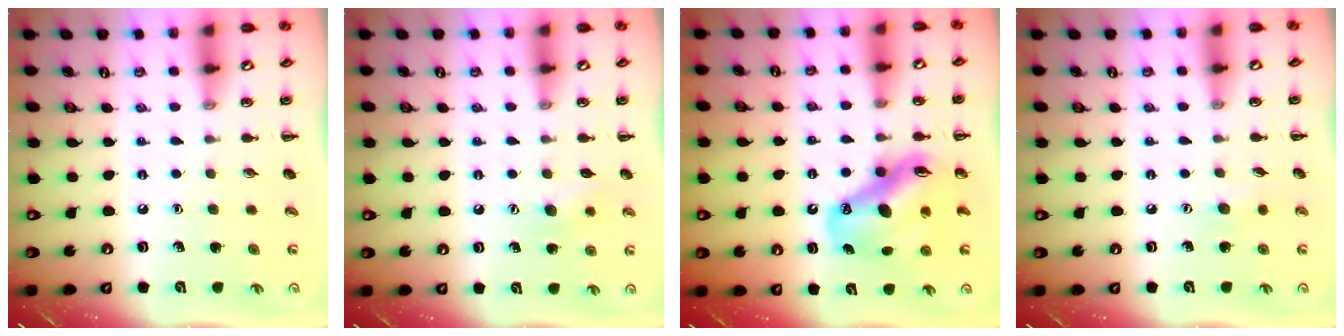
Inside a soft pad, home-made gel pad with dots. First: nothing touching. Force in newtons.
{"total": 5.9, "press": 5.7, "slide": 1.4}
{"total": 14.2, "press": 13.6, "slide": 4.0}
{"total": 4.6, "press": 4.4, "slide": 1.1}